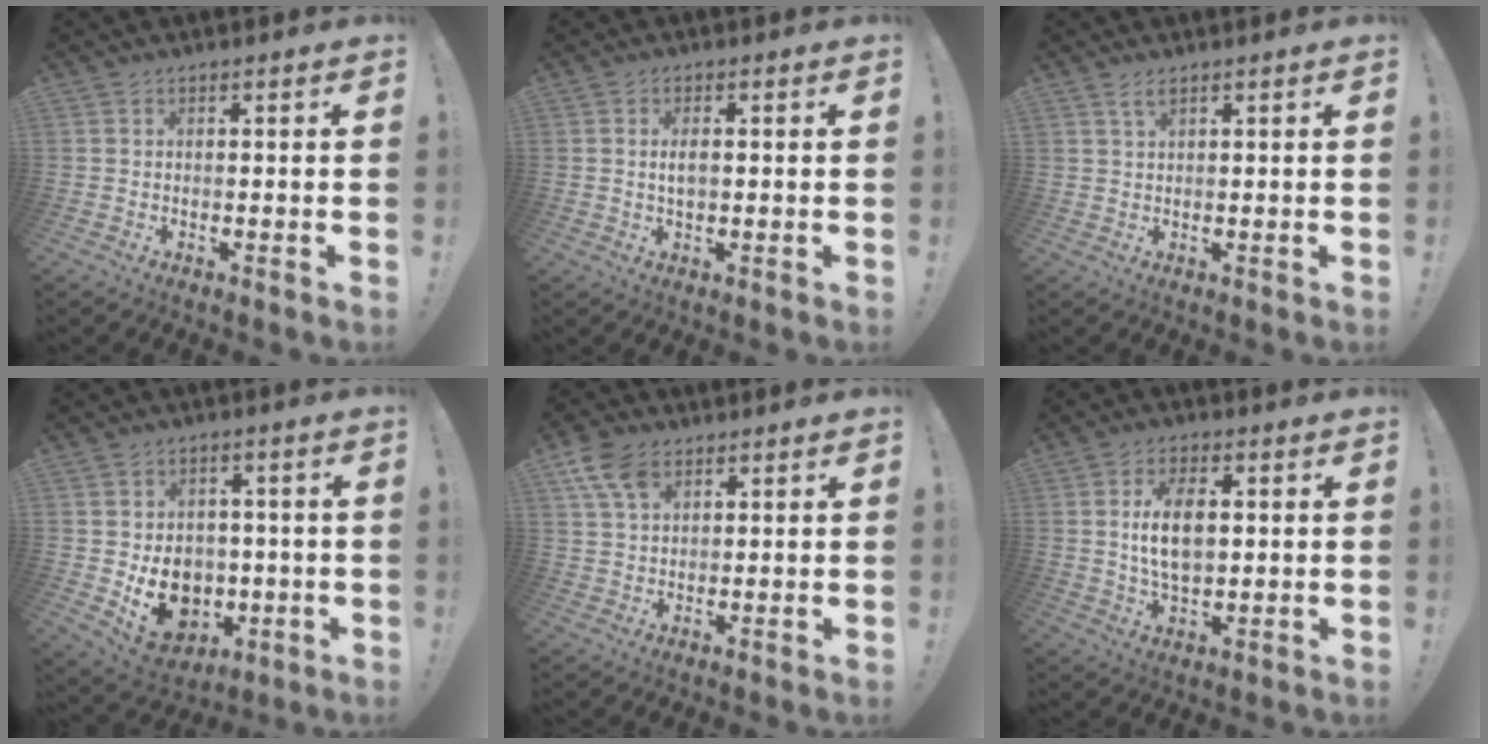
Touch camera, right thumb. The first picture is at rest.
{"total": 2.9, "force": [0.1, 1.2, 2.6], "torque": [-0.046, 0.003, 0.000]}
{"total": 2.2, "force": [1.4, 0.4, 1.6], "torque": [-0.028, -0.003, 0.024]}
{"total": 12.4, "force": [-2.2, 10.6, 6.0], "torque": [-0.107, 0.007, -0.028]}
{"total": 9.0, "force": [4.6, 5.6, 5.3], "torque": [-0.096, -0.002, 0.093]}
{"total": 10.5, "force": [1.4, 5.8, 8.6], "torque": [-0.142, -0.005, 0.019]}